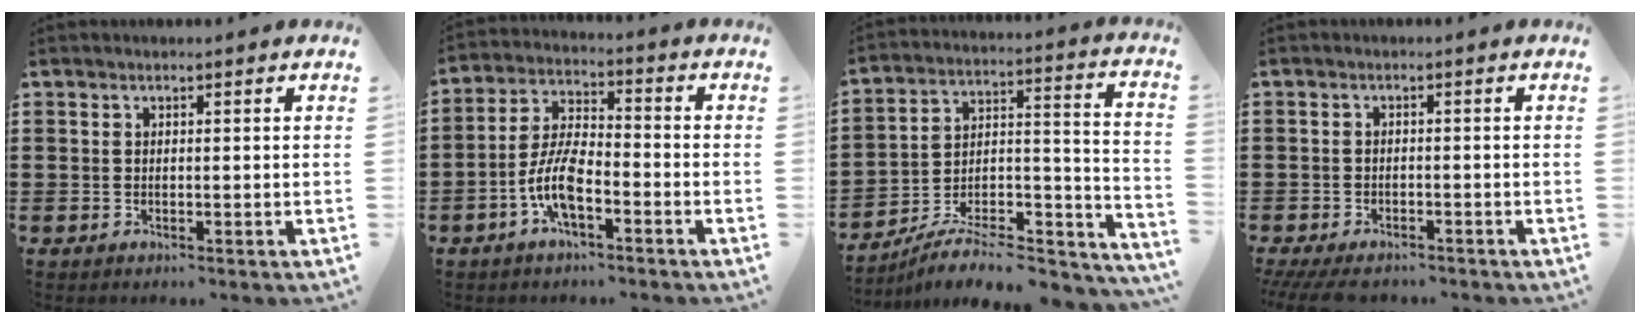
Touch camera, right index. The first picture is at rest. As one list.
[{"total": 7.8, "force": [-3.4, 2.8, 6.4], "torque": [-0.156, -0.007, -0.071]}, {"total": 7.4, "force": [-6.3, 1.9, 3.5], "torque": [-0.050, 0.007, -0.121]}, {"total": 2.7, "force": [-2.5, 0.4, 0.8], "torque": [-0.022, -0.001, -0.054]}]